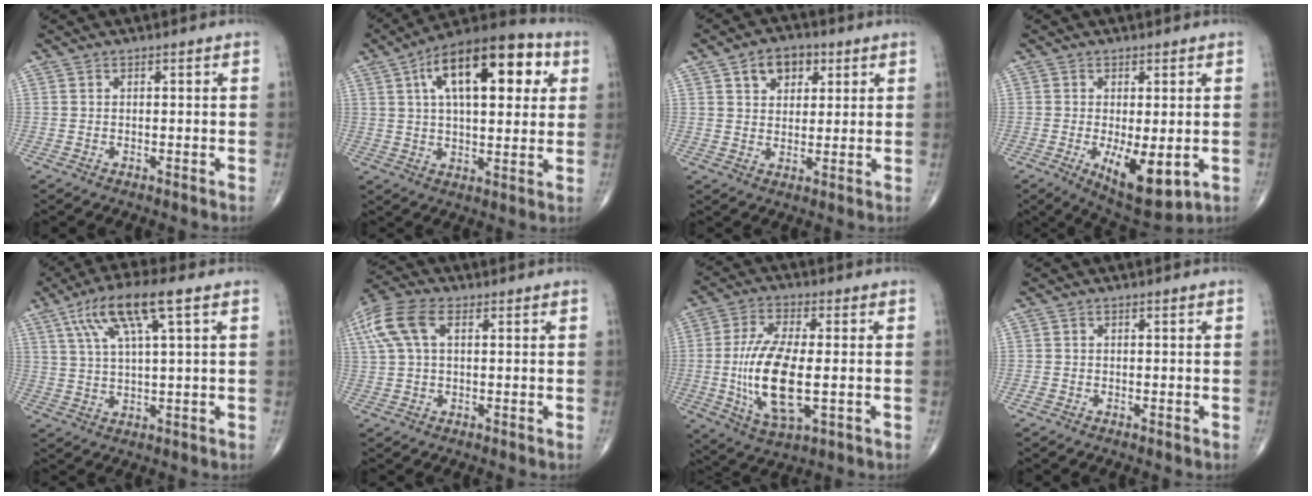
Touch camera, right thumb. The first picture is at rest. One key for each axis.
{"total": 21.2, "fx": 6.9, "fy": 9.7, "fz": 17.6, "tx": -0.252, "ty": 0.014, "tz": 0.101}
{"total": 7.7, "fx": 3.8, "fy": 4.6, "fz": 4.8, "tx": -0.055, "ty": -0.010, "tz": 0.061}
{"total": 10.0, "fx": -2.3, "fy": 3.9, "fz": 8.9, "tx": -0.130, "ty": -0.023, "tz": -0.024}
{"total": 11.2, "fx": 5.0, "fy": 2.1, "fz": 9.8, "tx": -0.201, "ty": 0.002, "tz": 0.094}
{"total": 9.5, "fx": 2.9, "fy": 5.2, "fz": 7.4, "tx": -0.181, "ty": 0.031, "tz": 0.057}
{"total": 15.0, "fx": -1.5, "fy": 5.8, "fz": 13.8, "tx": -0.278, "ty": -0.008, "tz": -0.023}
{"total": 0.6, "fx": -0.4, "fy": 0.4, "fz": 0.3, "tx": -0.008, "ty": -0.001, "tz": -0.009}